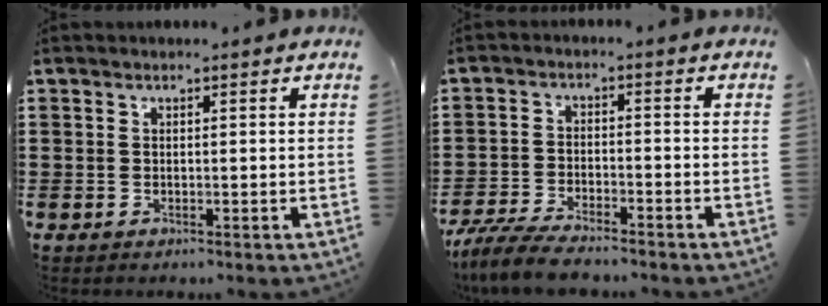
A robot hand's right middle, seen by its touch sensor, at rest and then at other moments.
{"total": 5.5, "force": [-5.1, 0.7, 2.0], "torque": [-0.058, -0.009, -0.105]}